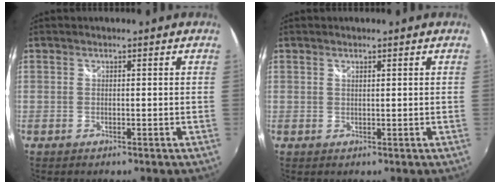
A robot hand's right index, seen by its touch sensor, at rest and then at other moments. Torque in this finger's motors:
{"motor_torque": [-0.10, 0.01, -0.04, 0.00]}